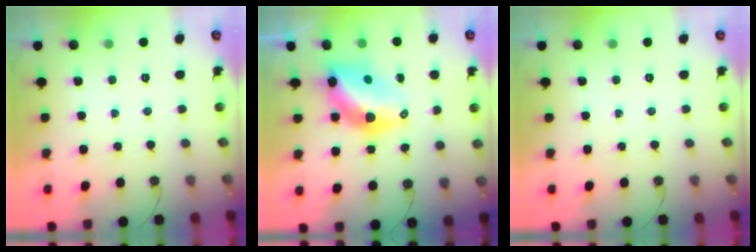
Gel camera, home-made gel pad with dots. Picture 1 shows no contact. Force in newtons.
{"total": 10.1, "press": 10.0, "slide": 0.9}
{"total": 0.0}